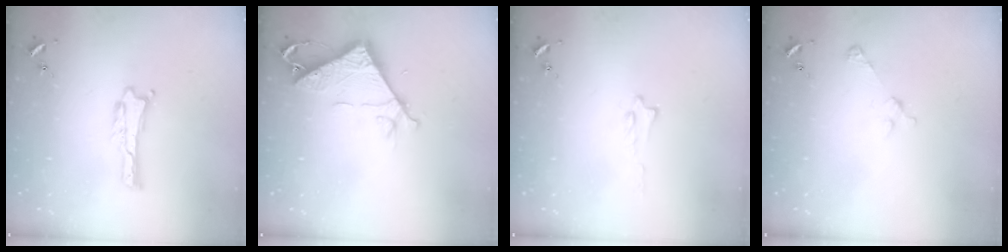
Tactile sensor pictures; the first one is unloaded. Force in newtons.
{"total": 7.7, "press": 7.7, "slide": 0.6}
{"total": 0.6, "press": 0.6, "slide": 0.1}
{"total": 2.9, "press": 2.9, "slide": 0.3}